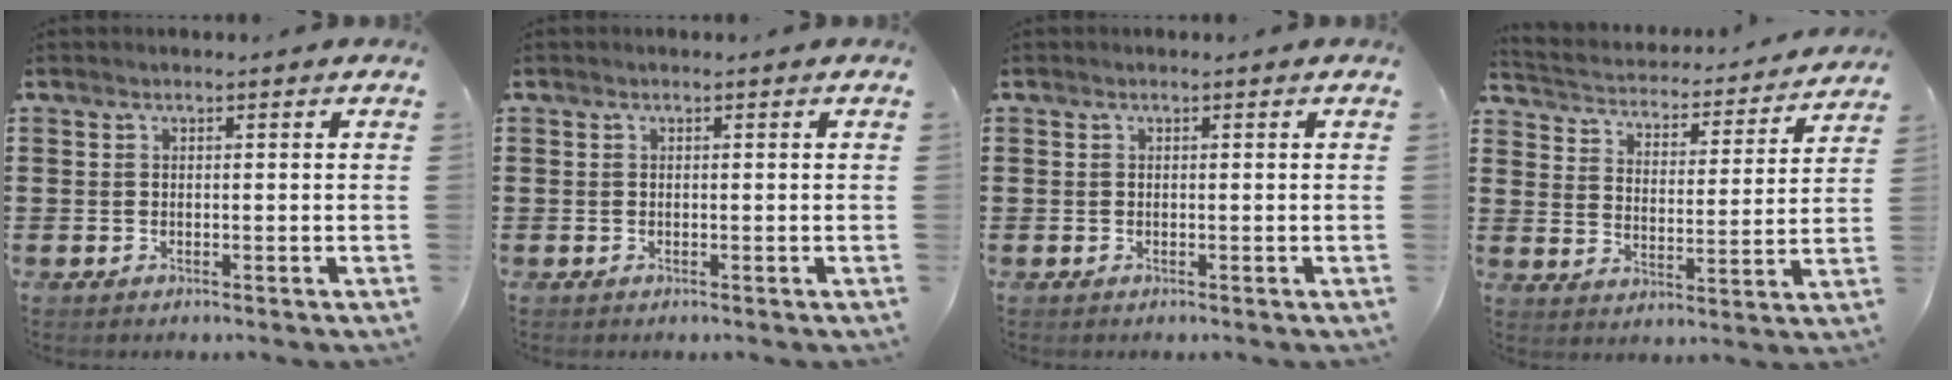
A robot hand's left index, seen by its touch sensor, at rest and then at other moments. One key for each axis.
{"total": 0.0}
{"total": 0.0}
{"total": 2.9, "fx": 2.9, "fy": 0.3, "fz": 0.0, "tx": -0.022, "ty": -0.032, "tz": 0.039}